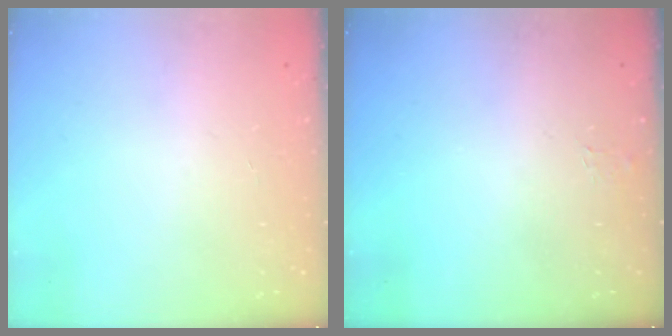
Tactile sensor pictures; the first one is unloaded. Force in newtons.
{"total": 3.4, "press": 3.4, "slide": 0.4}